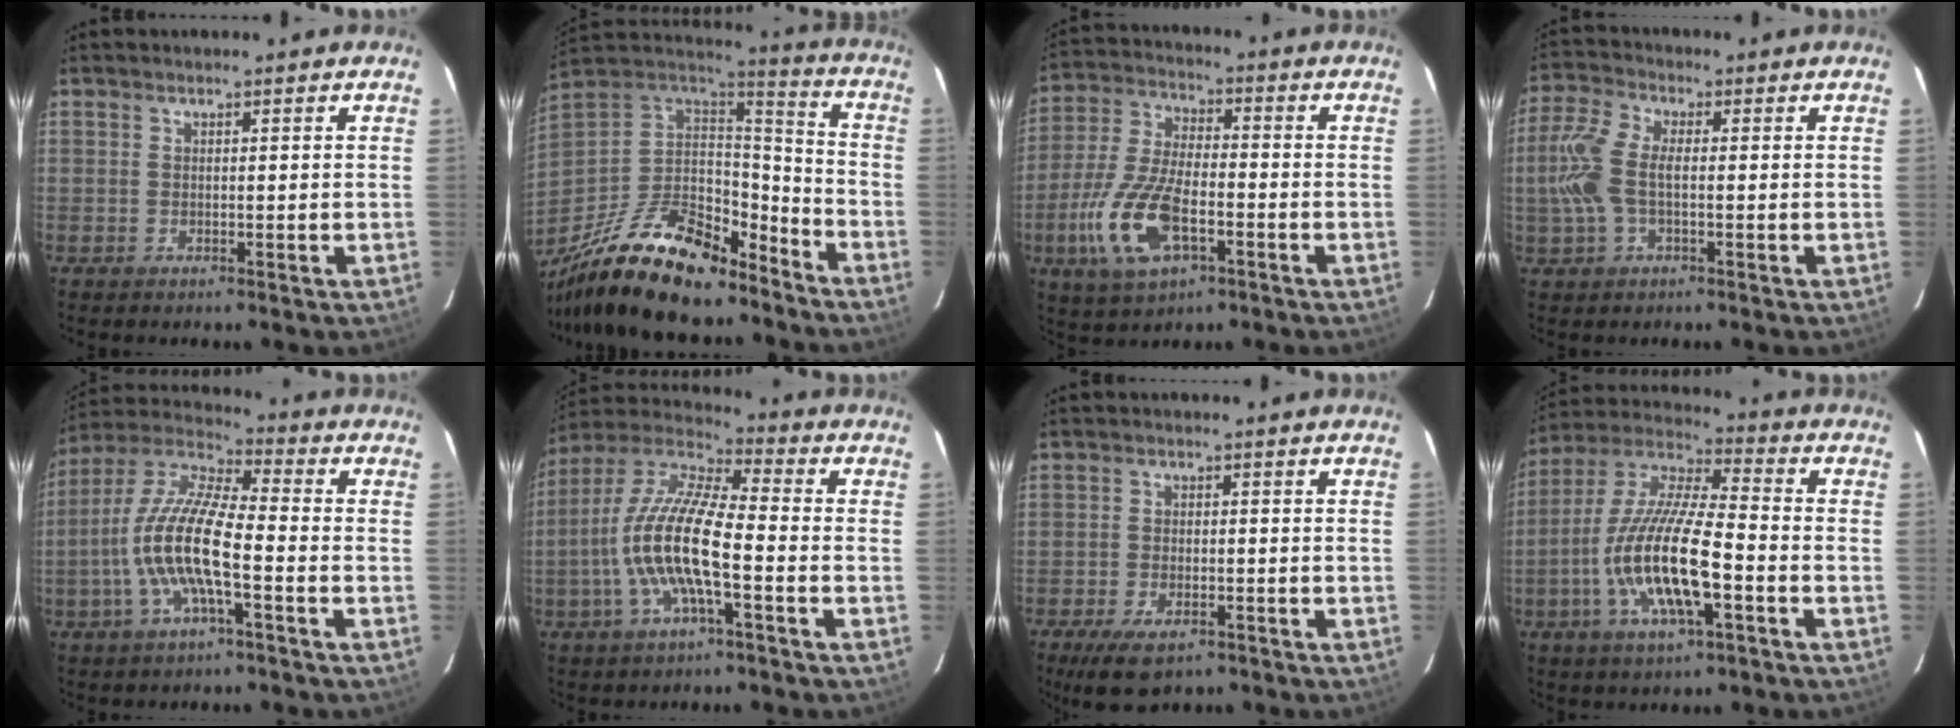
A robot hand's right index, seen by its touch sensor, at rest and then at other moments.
{"total": 26.9, "force": [-20.0, 10.4, 14.8], "torque": [-0.296, -0.015, -0.323]}
{"total": 14.8, "force": [-5.5, 6.6, 12.1], "torque": [-0.270, -0.009, -0.102]}
{"total": 8.6, "force": [-0.6, 4.0, 7.6], "torque": [-0.175, 0.012, -0.014]}
{"total": 13.8, "force": [-3.7, 2.8, 13.0], "torque": [-0.262, 0.002, -0.079]}
{"total": 14.7, "force": [-3.8, 3.1, 13.9], "torque": [-0.274, 0.000, -0.079]}
{"total": 7.7, "force": [-5.2, 3.5, 4.5], "torque": [-0.105, -0.020, -0.083]}
{"total": 16.9, "force": [-5.3, 4.1, 15.5], "torque": [-0.312, -0.009, -0.108]}